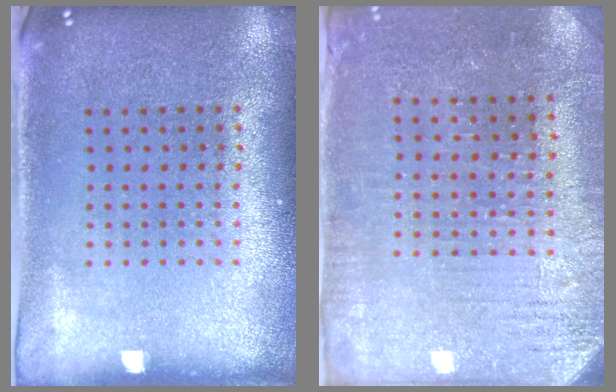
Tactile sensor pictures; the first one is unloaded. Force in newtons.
{"total": 3.0, "press": 2.8, "slide": 0.8}